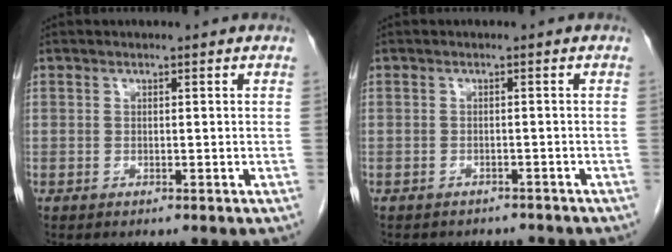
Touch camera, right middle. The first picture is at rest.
{"total": 5.2, "force": [-4.7, 2.0, 0.7], "torque": [-0.012, 0.004, -0.053]}